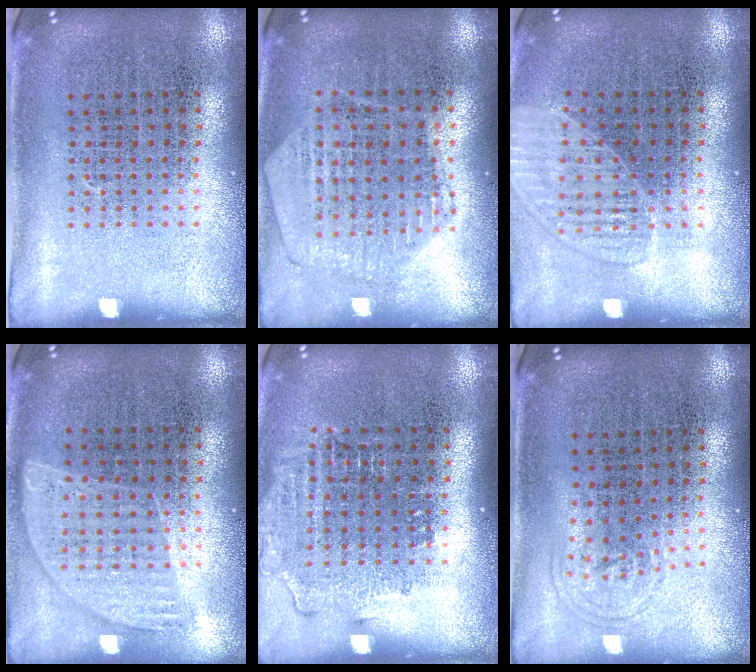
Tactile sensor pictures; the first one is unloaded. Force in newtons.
{"total": 0.6, "press": 0.6, "slide": 0.1}
{"total": 1.4, "press": 1.4, "slide": 0.2}
{"total": 0.8, "press": 0.8, "slide": 0.3}
{"total": 1.3, "press": 1.1, "slide": 0.6}
{"total": 0.7, "press": 0.6, "slide": 0.5}